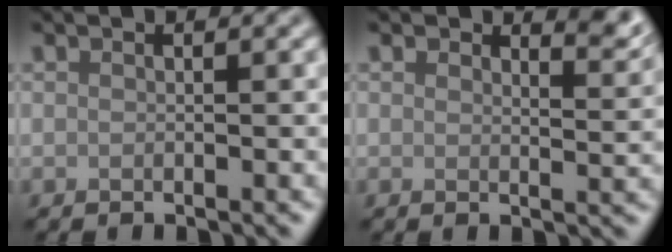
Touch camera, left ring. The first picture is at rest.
{"total": 2.5, "force": [2.1, 0.8, 1.1], "torque": [-0.012, -0.007, 0.028]}